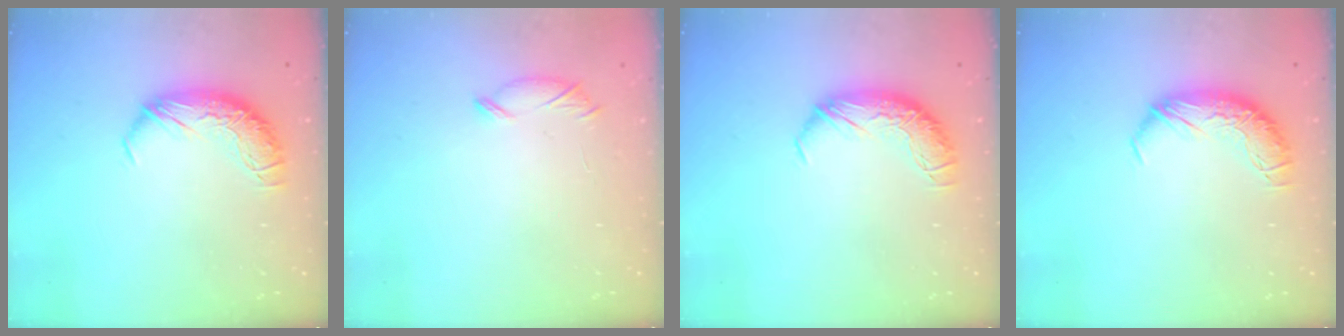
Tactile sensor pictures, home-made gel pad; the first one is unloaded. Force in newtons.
{"total": 7.6, "press": 7.6, "slide": 0.3}
{"total": 0.0}
{"total": 0.0}